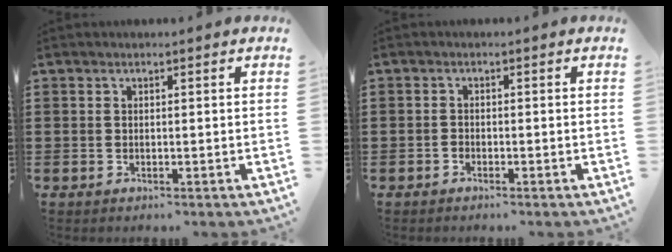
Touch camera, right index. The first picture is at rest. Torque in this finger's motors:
{"motor_torque": [0.83, 0.91, 0.03, 0.02]}